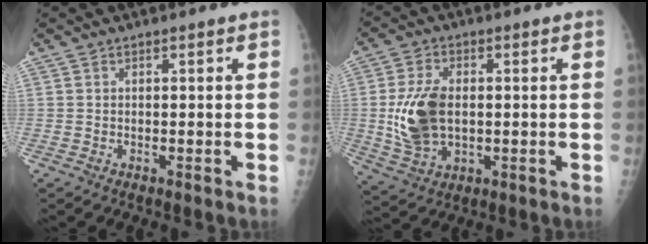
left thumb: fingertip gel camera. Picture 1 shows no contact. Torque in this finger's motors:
{"motor_torque": [0.00, 0.28, 0.52, 0.30, 0.30]}